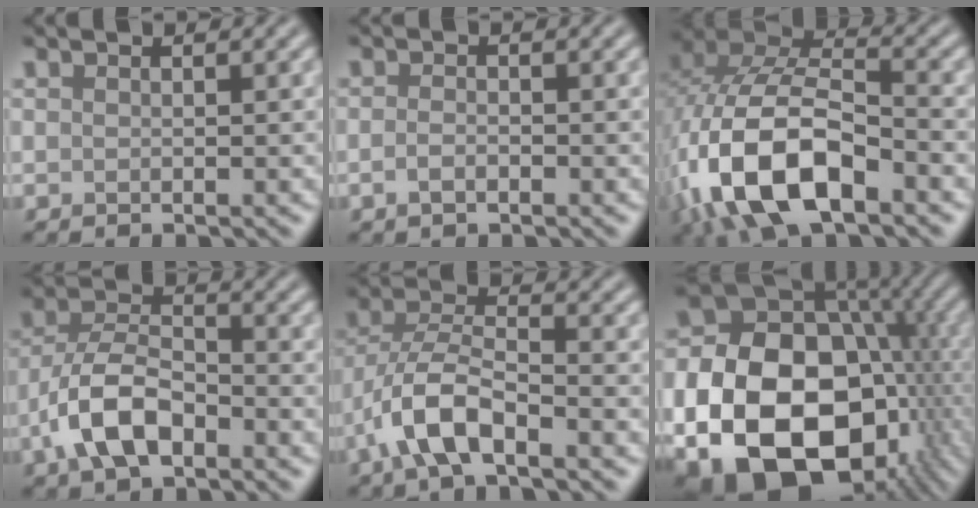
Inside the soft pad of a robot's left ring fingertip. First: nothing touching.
{"total": 1.3, "force": [-0.6, 0.6, 1.0], "torque": [-0.022, -0.001, -0.015]}
{"total": 13.6, "force": [-5.7, 6.5, 10.5], "torque": [-0.219, -0.002, -0.116]}
{"total": 6.3, "force": [-2.8, 3.3, 4.6], "torque": [-0.089, 0.004, -0.062]}
{"total": 6.0, "force": [-3.0, 2.2, 4.6], "torque": [-0.096, 0.005, -0.066]}
{"total": 21.7, "force": [-5.7, 15.9, 13.6], "torque": [-0.240, -0.027, -0.090]}